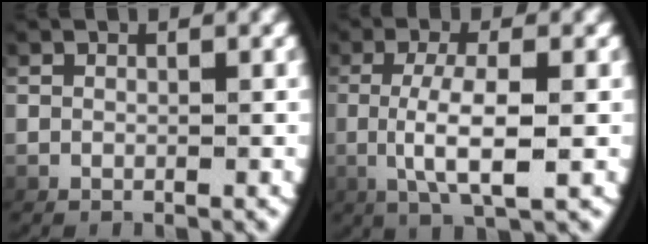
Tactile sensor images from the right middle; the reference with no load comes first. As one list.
[{"total": 4.9, "force": [-0.5, 1.1, 4.8], "torque": [-0.102, -0.011, 0.001]}]